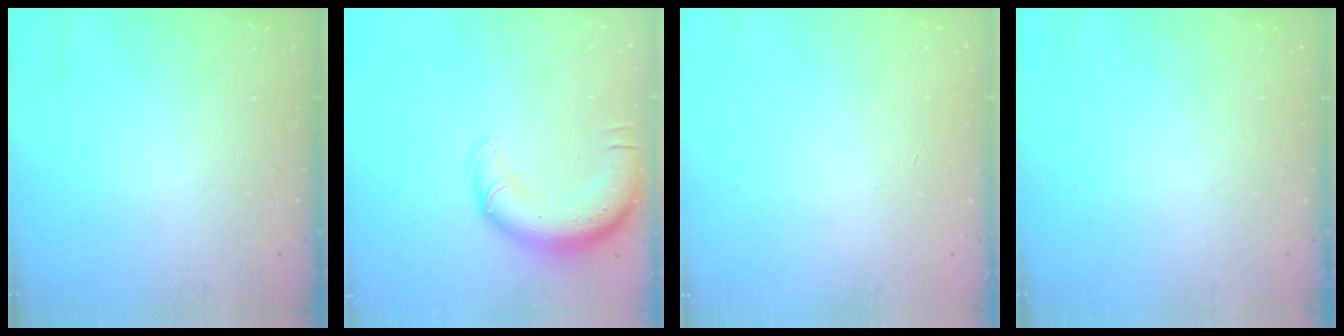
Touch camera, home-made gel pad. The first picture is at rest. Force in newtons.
{"total": 14.4, "press": 14.0, "slide": 3.4}
{"total": 0.6, "press": 0.6, "slide": 0.2}
{"total": 0.0}